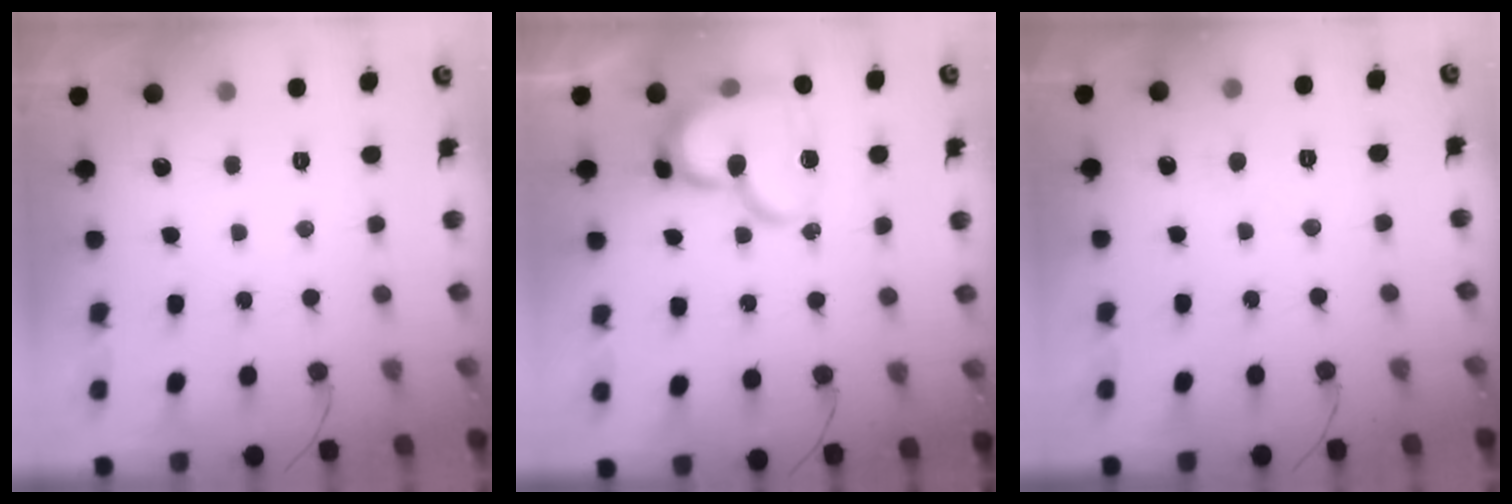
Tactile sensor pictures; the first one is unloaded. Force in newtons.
{"total": 17.5, "press": 17.5, "slide": 1.0}
{"total": 4.4, "press": 4.4, "slide": 0.3}